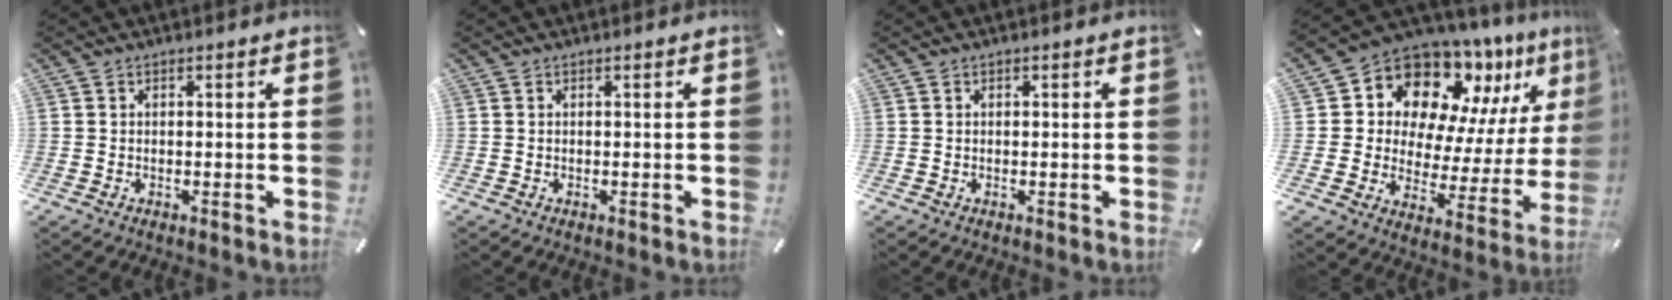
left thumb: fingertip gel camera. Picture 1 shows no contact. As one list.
[{"total": 0.0}, {"total": 0.0}, {"total": 13.9, "force": [11.4, 7.1, 3.6], "torque": [-0.068, -0.119, 0.196]}]